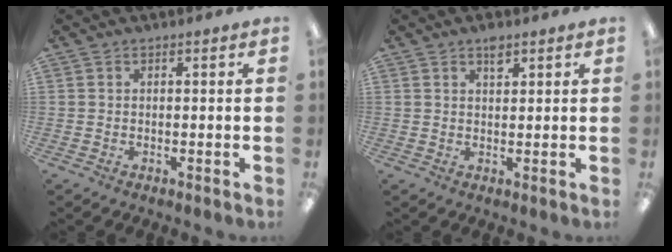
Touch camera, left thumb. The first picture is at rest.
{"total": 2.9, "force": [2.0, 1.2, 1.7], "torque": [-0.021, -0.005, 0.032]}